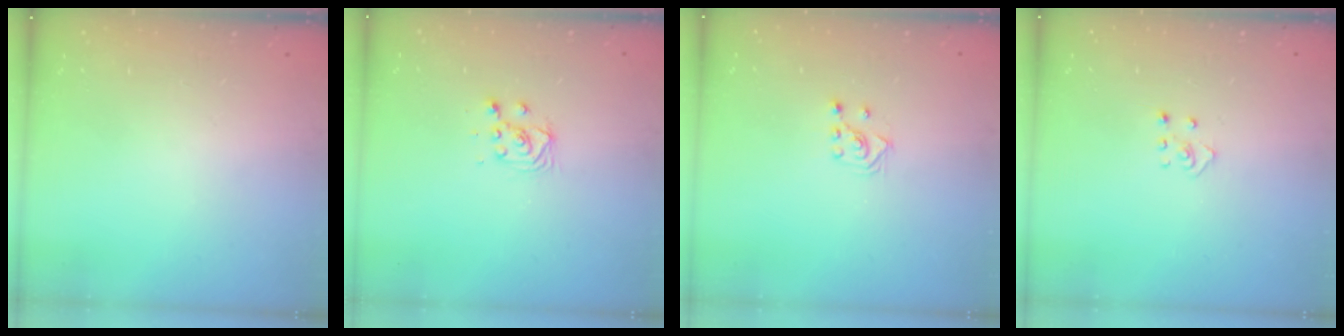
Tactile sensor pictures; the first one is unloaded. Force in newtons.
{"total": 4.1, "press": 4.1, "slide": 0.3}
{"total": 3.1, "press": 3.0, "slide": 1.0}
{"total": 2.6, "press": 2.6, "slide": 0.3}